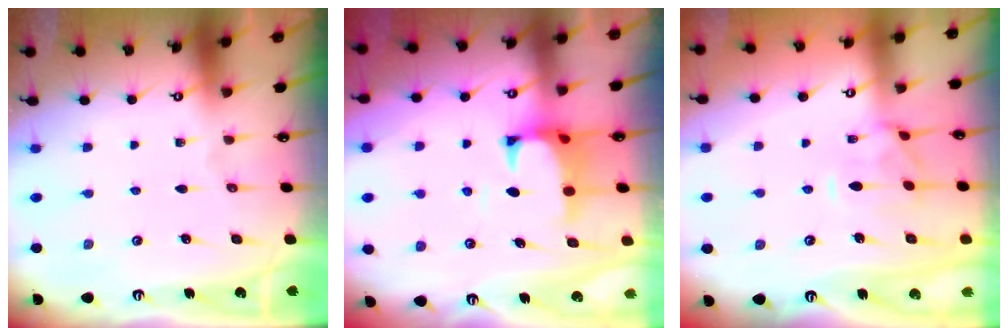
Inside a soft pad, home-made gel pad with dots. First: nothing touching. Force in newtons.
{"total": 1.4, "press": 0.9, "slide": 1.0}
{"total": 1.3, "press": 0.9, "slide": 0.9}